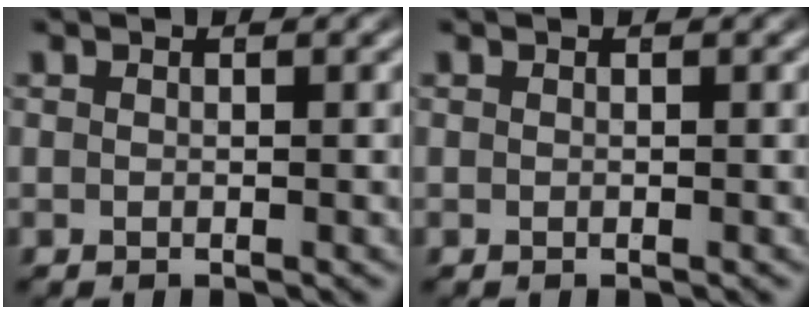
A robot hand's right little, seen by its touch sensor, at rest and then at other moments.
{"total": 0.0}